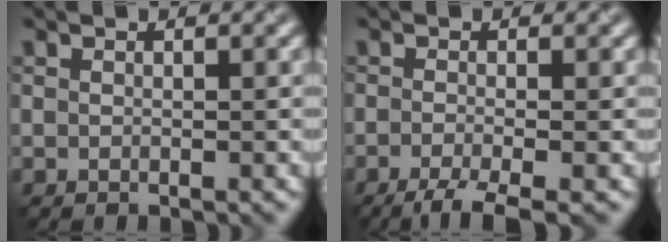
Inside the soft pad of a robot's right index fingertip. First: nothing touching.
{"total": 3.6, "force": [-2.2, 0.7, 2.7], "torque": [-0.044, -0.006, -0.048]}